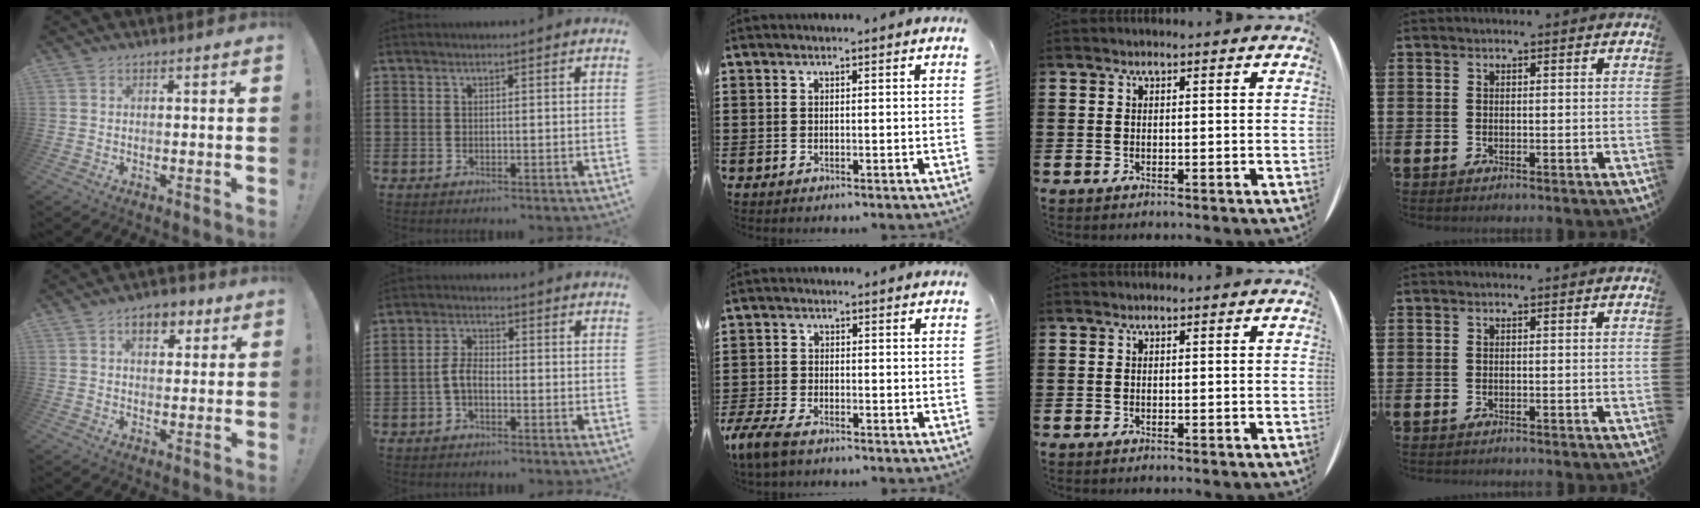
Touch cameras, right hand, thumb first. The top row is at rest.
{"thumb": {"total": 7.3, "force": [3.3, 4.7, 4.5], "torque": [-0.055, -0.002, 0.056]}, "index": {"total": 3.8, "force": [-1.2, 1.9, 3.0], "torque": [-0.077, -0.001, -0.030]}, "middle": {"total": 3.9, "force": [-3.0, 1.0, 2.3], "torque": [-0.077, -0.010, -0.066]}}